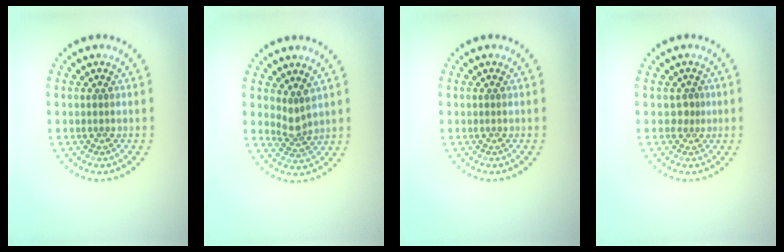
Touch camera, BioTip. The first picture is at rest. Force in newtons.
{"total": 2.0, "press": 1.4, "slide": 1.4}
{"total": 0.0}
{"total": 0.8, "press": 0.5, "slide": 0.6}